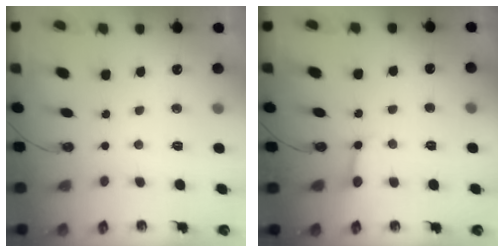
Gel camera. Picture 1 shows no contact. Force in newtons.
{"total": 2.8, "press": 2.8, "slide": 0.5}